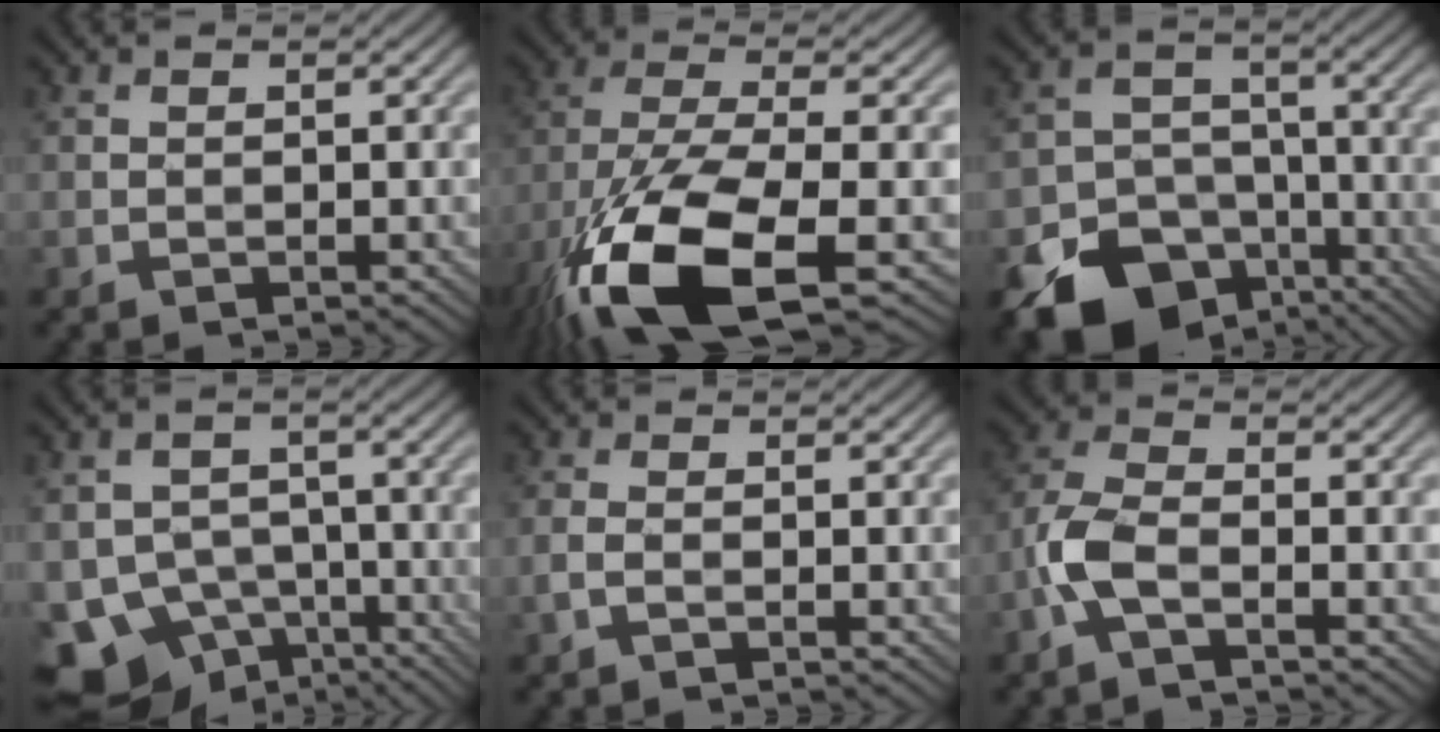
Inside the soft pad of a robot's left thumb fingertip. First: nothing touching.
{"total": 15.9, "force": [-8.2, 5.6, 12.4], "torque": [-0.276, -0.028, -0.159]}
{"total": 14.6, "force": [-9.3, 9.7, 5.9], "torque": [-0.132, -0.041, -0.147]}
{"total": 10.2, "force": [-6.3, 7.3, 3.3], "torque": [-0.074, -0.017, -0.100]}
{"total": 1.3, "force": [-0.6, 0.6, 1.0], "torque": [-0.030, 0.001, -0.017]}
{"total": 5.0, "force": [-2.2, 2.1, 4.1], "torque": [-0.104, 0.007, -0.058]}